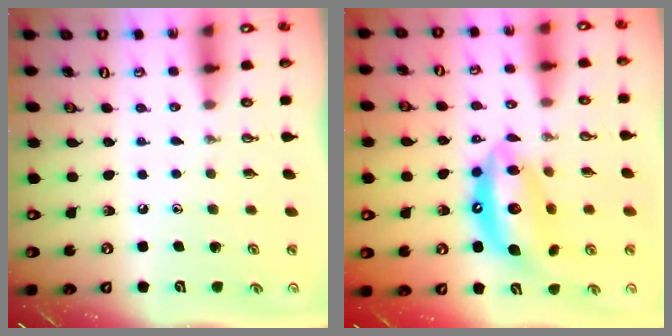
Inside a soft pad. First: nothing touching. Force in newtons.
{"total": 14.5, "press": 14.4, "slide": 1.4}